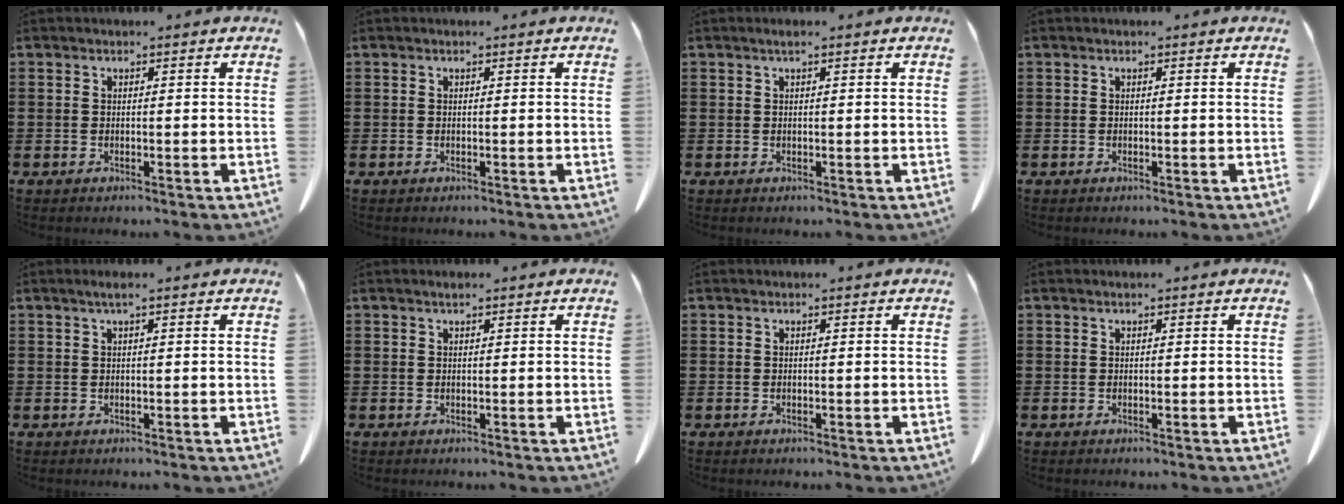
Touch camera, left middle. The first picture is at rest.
{"total": 0.0}
{"total": 0.8, "force": [0.3, 0.0, 0.8], "torque": [-0.014, 0.002, 0.004]}
{"total": 0.0}
{"total": 1.2, "force": [0.4, 0.0, 1.1], "torque": [-0.022, 0.001, 0.006]}
{"total": 0.5, "force": [0.3, 0.0, 0.4], "torque": [-0.008, 0.002, 0.005]}
{"total": 0.0}
{"total": 0.0}